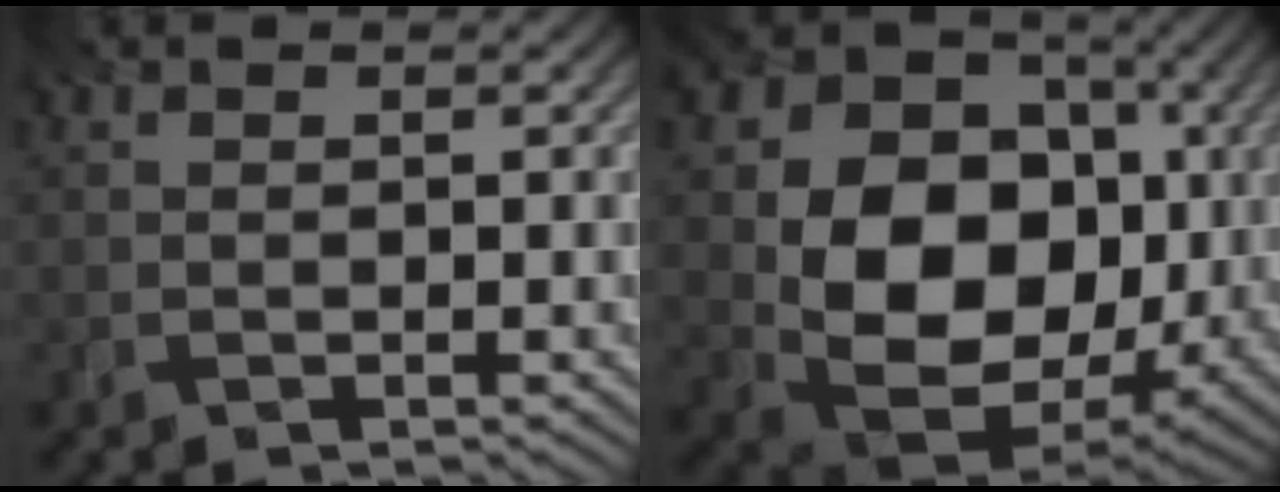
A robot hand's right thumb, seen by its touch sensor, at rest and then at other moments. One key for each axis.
{"total": 16.9, "fx": 0.0, "fy": 13.2, "fz": 10.5, "tx": -0.197, "ty": -0.049, "tz": 0.009}